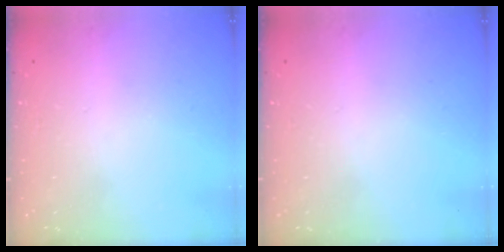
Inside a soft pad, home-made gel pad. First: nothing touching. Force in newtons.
{"total": 0.0}